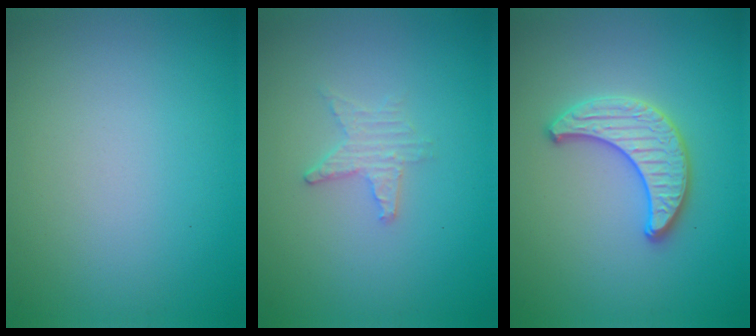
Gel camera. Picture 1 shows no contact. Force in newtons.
{"total": 1.7, "press": 1.6, "slide": 0.4}
{"total": 2.7, "press": 2.7, "slide": 0.1}